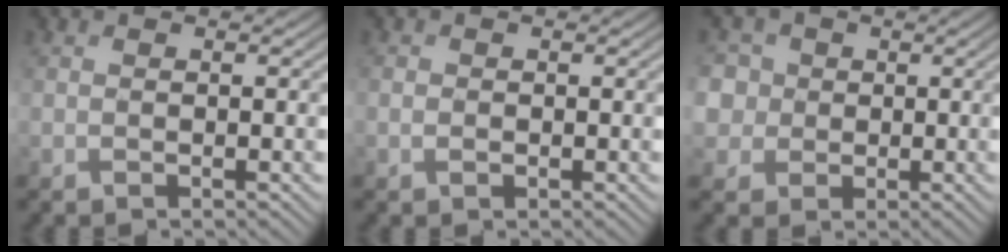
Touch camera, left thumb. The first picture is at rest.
{"total": 1.1, "force": [-0.2, 0.9, 0.5], "torque": [-0.013, -0.003, -0.006]}
{"total": 7.3, "force": [1.9, 6.6, 2.6], "torque": [-0.090, 0.024, 0.021]}